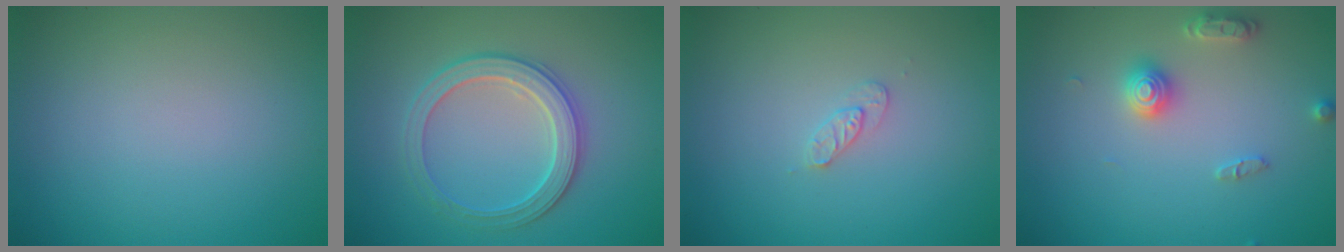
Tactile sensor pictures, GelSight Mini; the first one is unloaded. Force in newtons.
{"total": 3.4, "press": 3.4, "slide": 0.7}
{"total": 1.1, "press": 1.1, "slide": 0.2}
{"total": 2.8, "press": 2.8, "slide": 0.3}